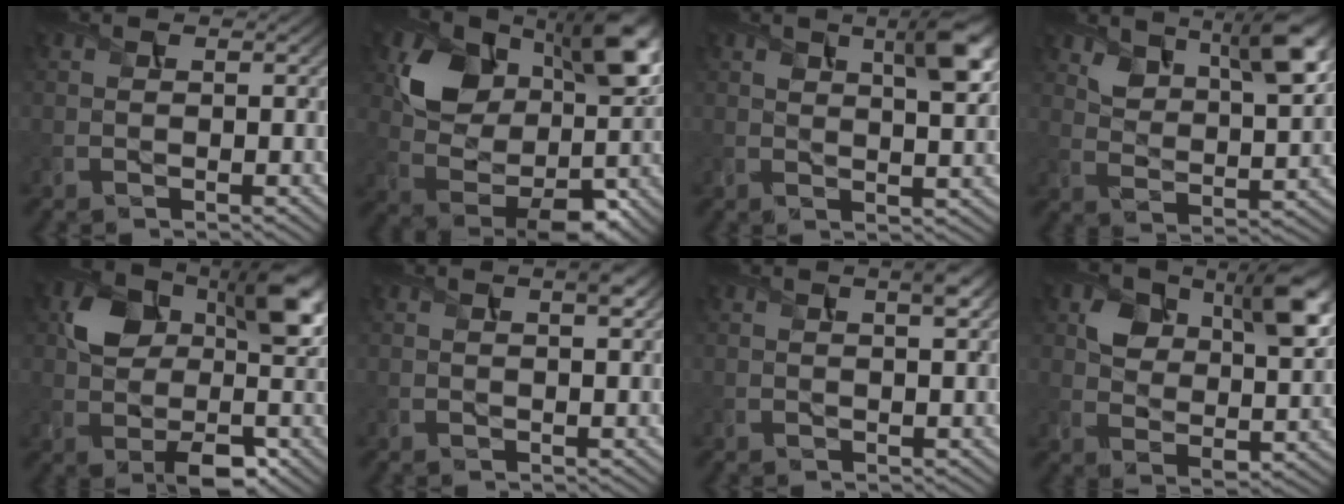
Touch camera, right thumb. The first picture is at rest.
{"total": 12.4, "force": [4.6, 8.4, 7.9], "torque": [-0.135, -0.017, 0.094]}
{"total": 6.1, "force": [2.8, 2.1, 5.1], "torque": [-0.079, -0.001, 0.046]}
{"total": 8.5, "force": [5.2, 3.7, 5.6], "torque": [-0.105, -0.005, 0.100]}
{"total": 10.7, "force": [1.1, 7.1, 7.9], "torque": [-0.141, -0.007, 0.020]}
{"total": 1.5, "force": [0.7, 0.2, 1.3], "torque": [-0.021, 0.002, 0.012]}
{"total": 1.8, "force": [0.9, 0.2, 1.6], "torque": [-0.026, 0.004, 0.014]}
{"total": 8.7, "force": [3.8, 5.4, 5.7], "torque": [-0.096, -0.016, 0.068]}